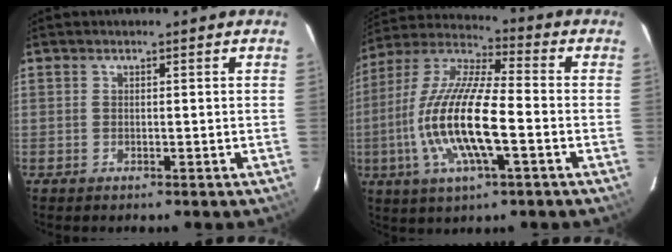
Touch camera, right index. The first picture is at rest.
{"total": 17.8, "force": [-4.1, 4.1, 16.8], "torque": [-0.337, -0.008, -0.084]}